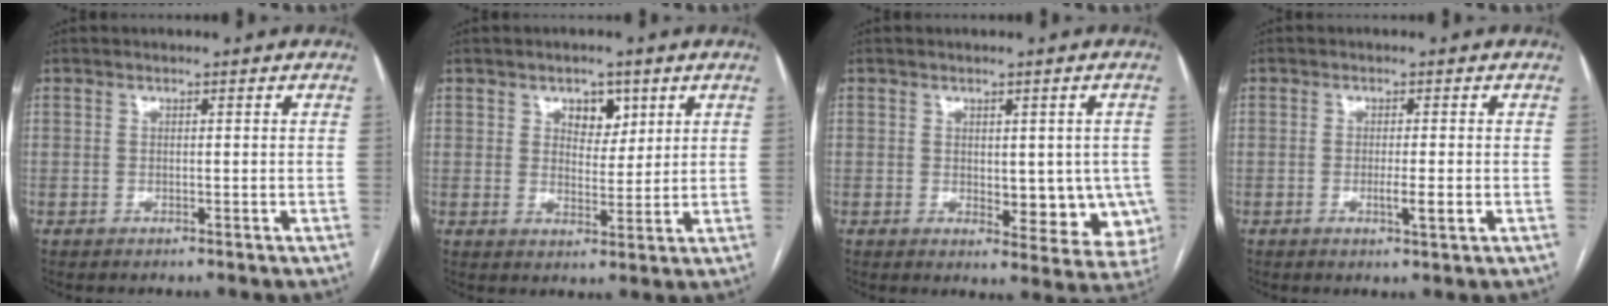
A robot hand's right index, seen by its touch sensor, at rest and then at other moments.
{"total": 4.5, "force": [2.4, 2.7, 2.8], "torque": [-0.039, 0.003, 0.039]}
{"total": 9.6, "force": [-0.8, 4.6, 8.4], "torque": [-0.089, -0.009, 0.000]}
{"total": 2.9, "force": [-0.7, 0.1, 2.8], "torque": [-0.047, -0.006, -0.010]}